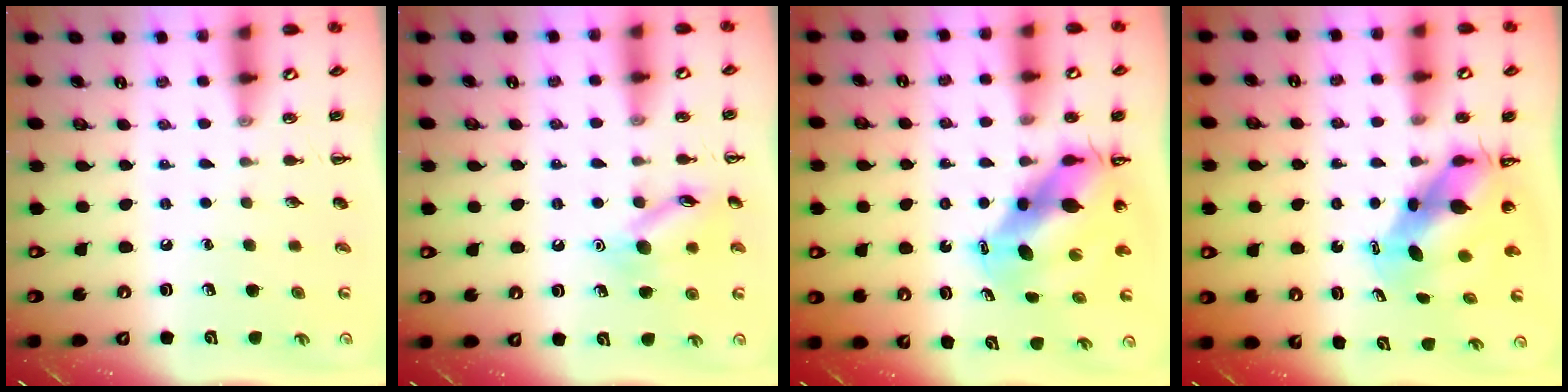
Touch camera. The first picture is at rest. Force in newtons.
{"total": 11.7, "press": 11.7, "slide": 0.9}
{"total": 10.1, "press": 9.7, "slide": 2.8}
{"total": 6.4, "press": 6.2, "slide": 1.8}